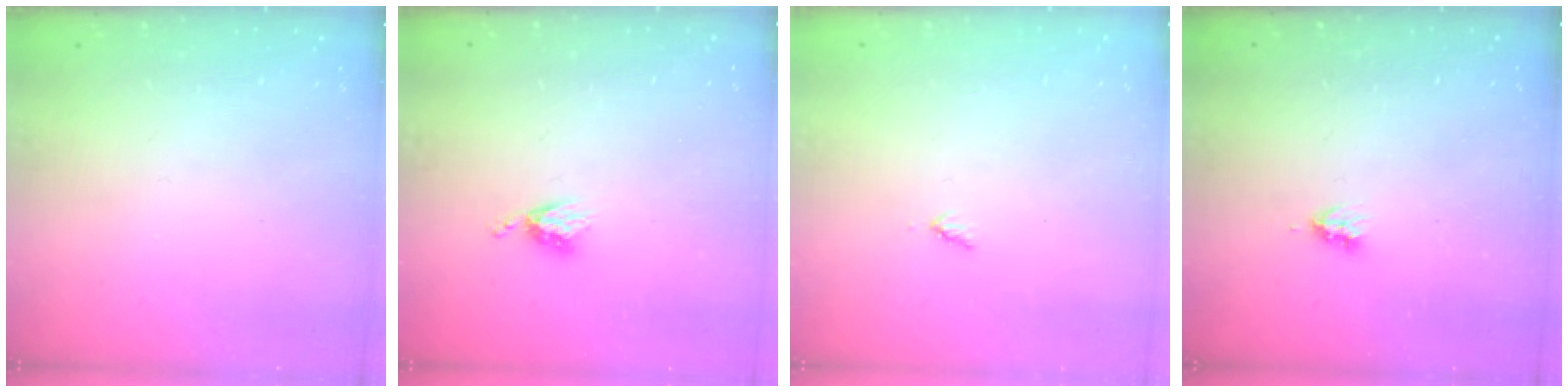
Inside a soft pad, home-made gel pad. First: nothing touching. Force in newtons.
{"total": 3.6, "press": 3.6, "slide": 0.4}
{"total": 3.0, "press": 3.0, "slide": 0.3}
{"total": 3.5, "press": 3.4, "slide": 0.5}